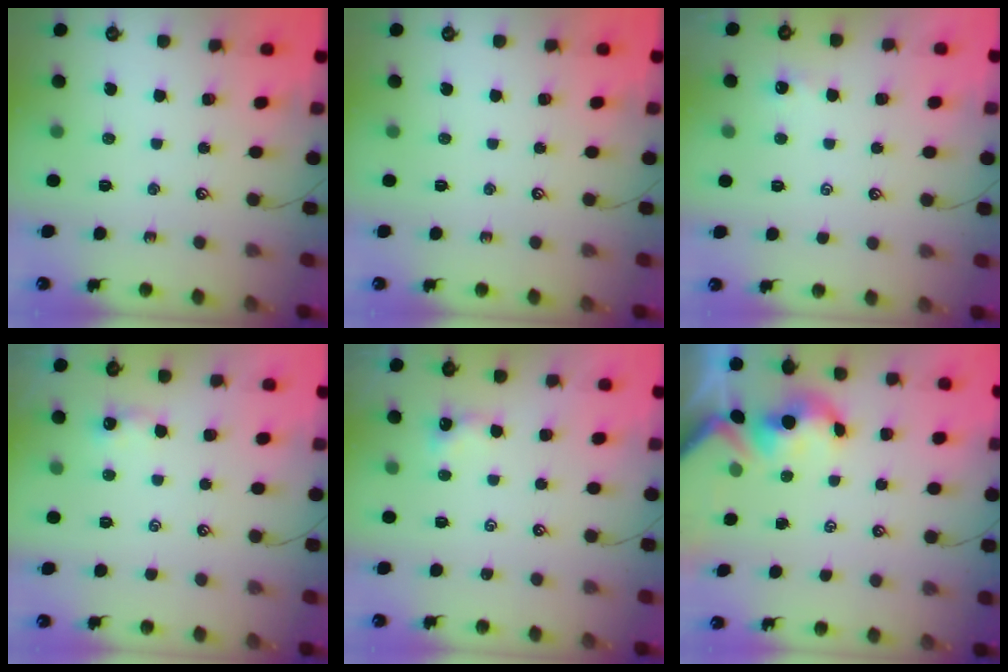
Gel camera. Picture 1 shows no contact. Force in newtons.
{"total": 0.0}
{"total": 2.1, "press": 2.1, "slide": 0.2}
{"total": 0.8, "press": 0.6, "slide": 0.5}
{"total": 0.0}
{"total": 1.3, "press": 1.3, "slide": 0.0}